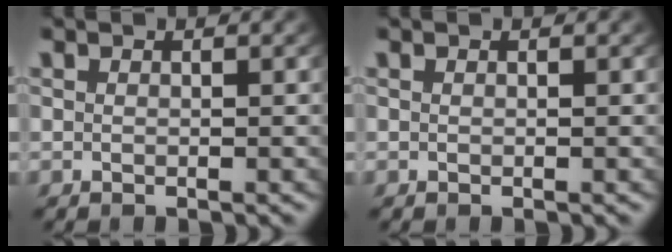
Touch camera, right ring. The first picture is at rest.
{"total": 0.0}